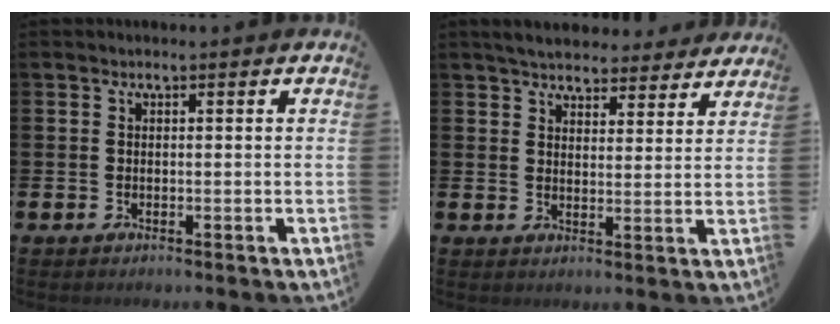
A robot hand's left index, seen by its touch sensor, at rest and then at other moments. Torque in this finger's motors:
{"motor_torque": [1.14, -1.00, 0.83, 0.04]}